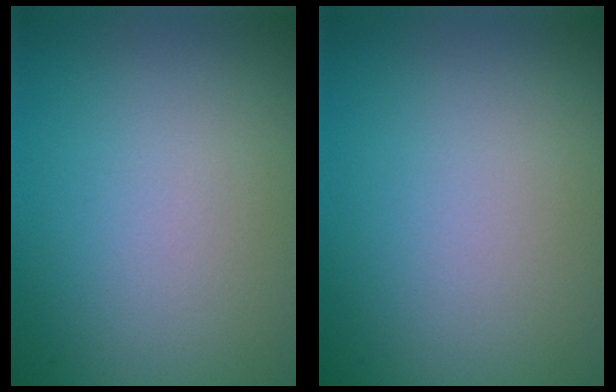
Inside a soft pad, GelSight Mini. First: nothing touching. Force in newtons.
{"total": 0.0}